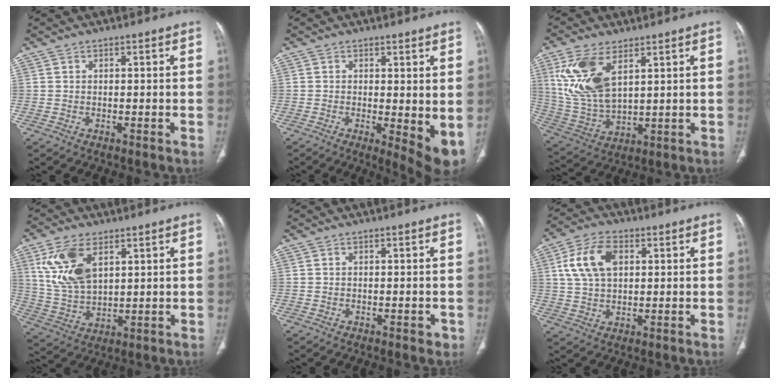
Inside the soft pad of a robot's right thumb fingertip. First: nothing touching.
{"total": 7.4, "force": [-0.2, 2.5, 6.9], "torque": [-0.097, -0.020, 0.000]}
{"total": 15.5, "force": [6.2, 8.1, 11.6], "torque": [-0.231, -0.021, 0.137]}
{"total": 12.5, "force": [5.1, 6.8, 9.1], "torque": [-0.176, -0.016, 0.112]}
{"total": 1.3, "force": [-0.5, 0.8, 0.9], "torque": [-0.008, 0.000, -0.005]}
{"total": 10.3, "force": [2.8, 6.4, 7.5], "torque": [-0.141, 0.009, 0.051]}